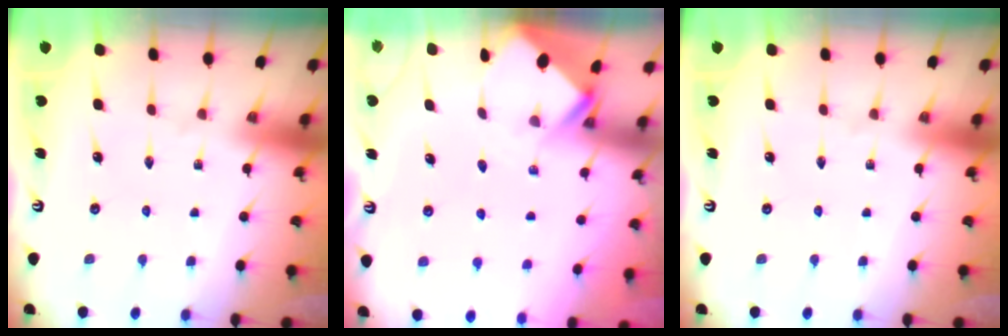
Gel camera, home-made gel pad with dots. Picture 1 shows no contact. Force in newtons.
{"total": 2.9, "press": 2.9, "slide": 0.2}
{"total": 0.0}